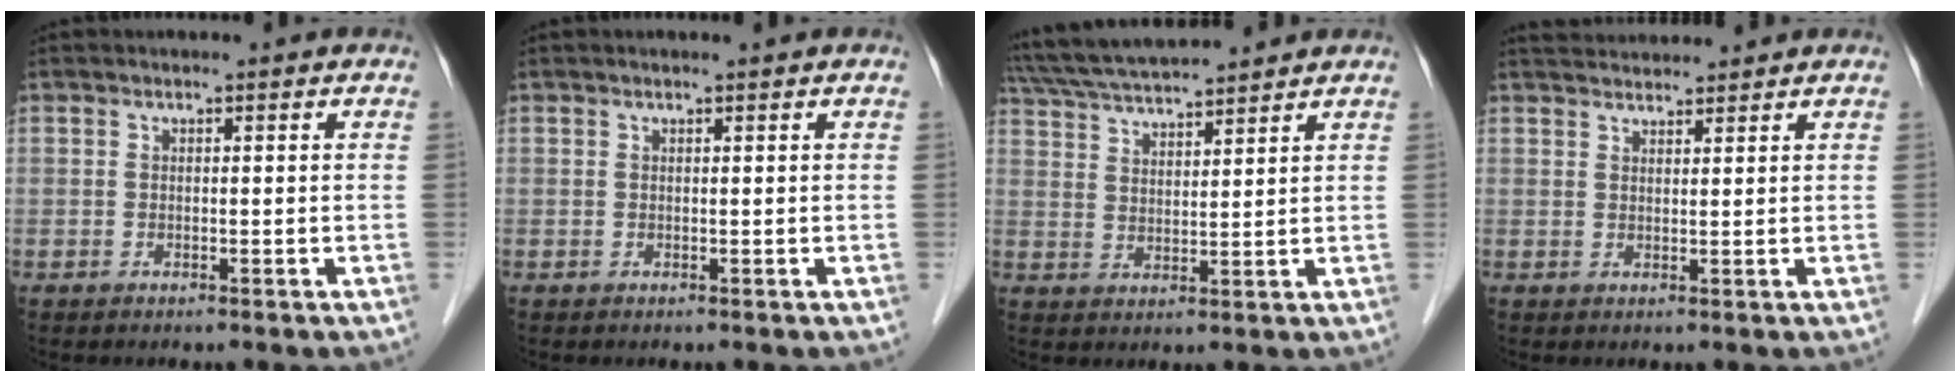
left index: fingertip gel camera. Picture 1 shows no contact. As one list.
[{"total": 0.6, "force": [0.5, 0.0, 0.3], "torque": [-0.006, 0.004, 0.009]}, {"total": 11.9, "force": [11.0, 0.7, 4.6], "torque": [-0.091, 0.031, 0.190]}, {"total": 5.0, "force": [4.9, 0.6, 1.0], "torque": [-0.017, 0.032, 0.080]}]